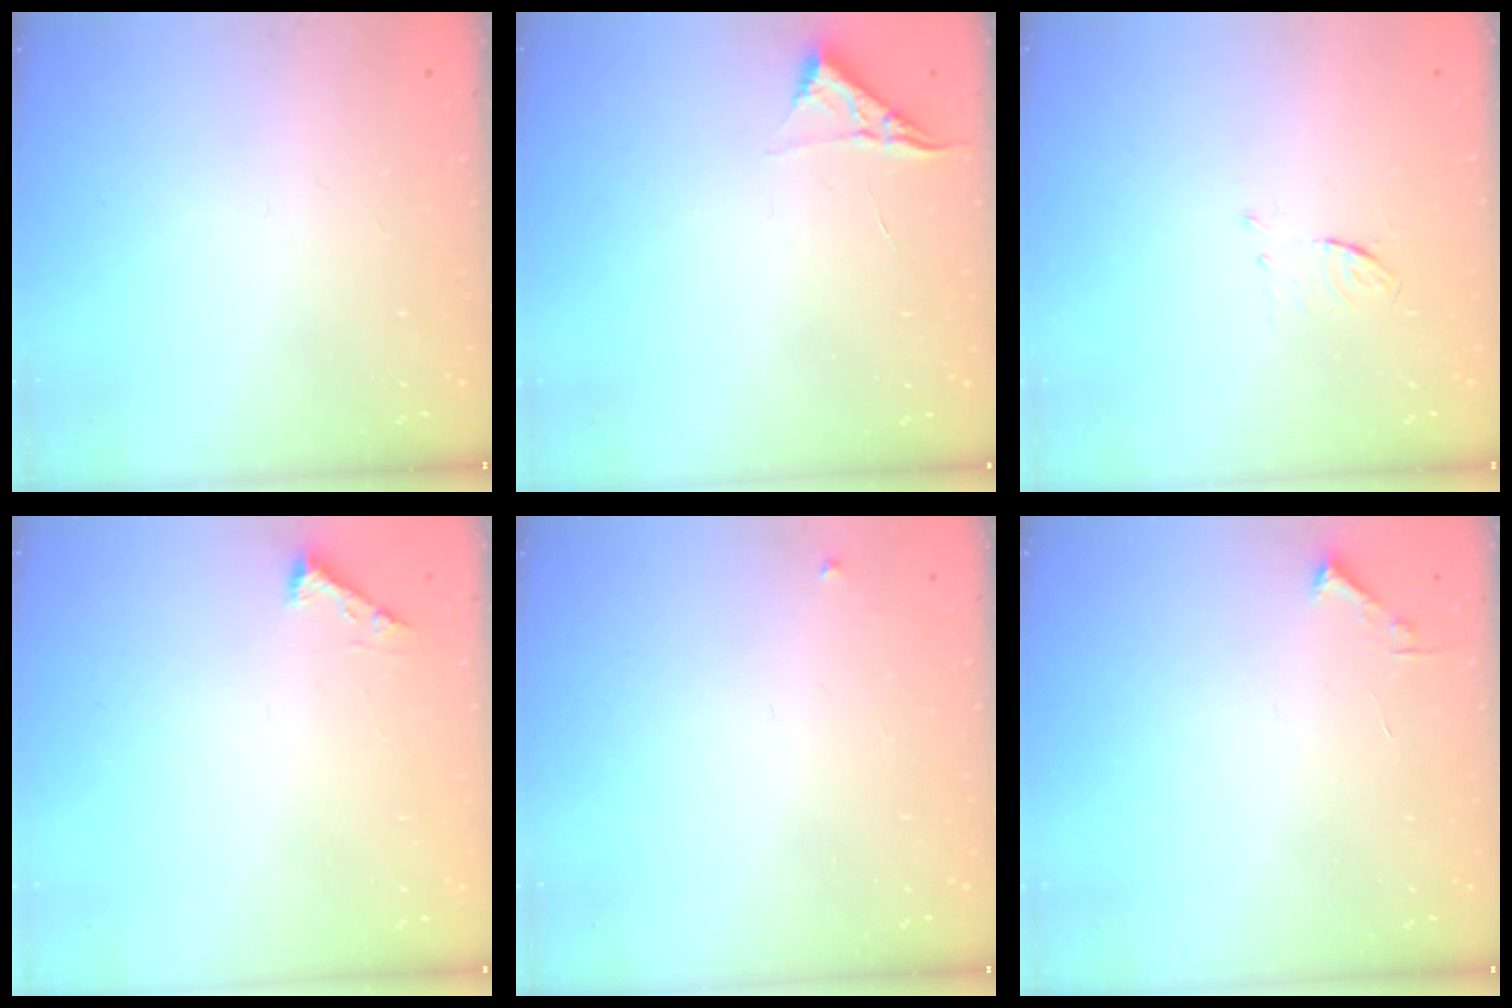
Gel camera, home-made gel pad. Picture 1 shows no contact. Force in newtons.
{"total": 5.1, "press": 5.0, "slide": 0.7}
{"total": 3.9, "press": 3.6, "slide": 1.4}
{"total": 2.3, "press": 2.3, "slide": 0.3}
{"total": 3.0, "press": 3.0, "slide": 0.4}
{"total": 1.7, "press": 1.7, "slide": 0.2}